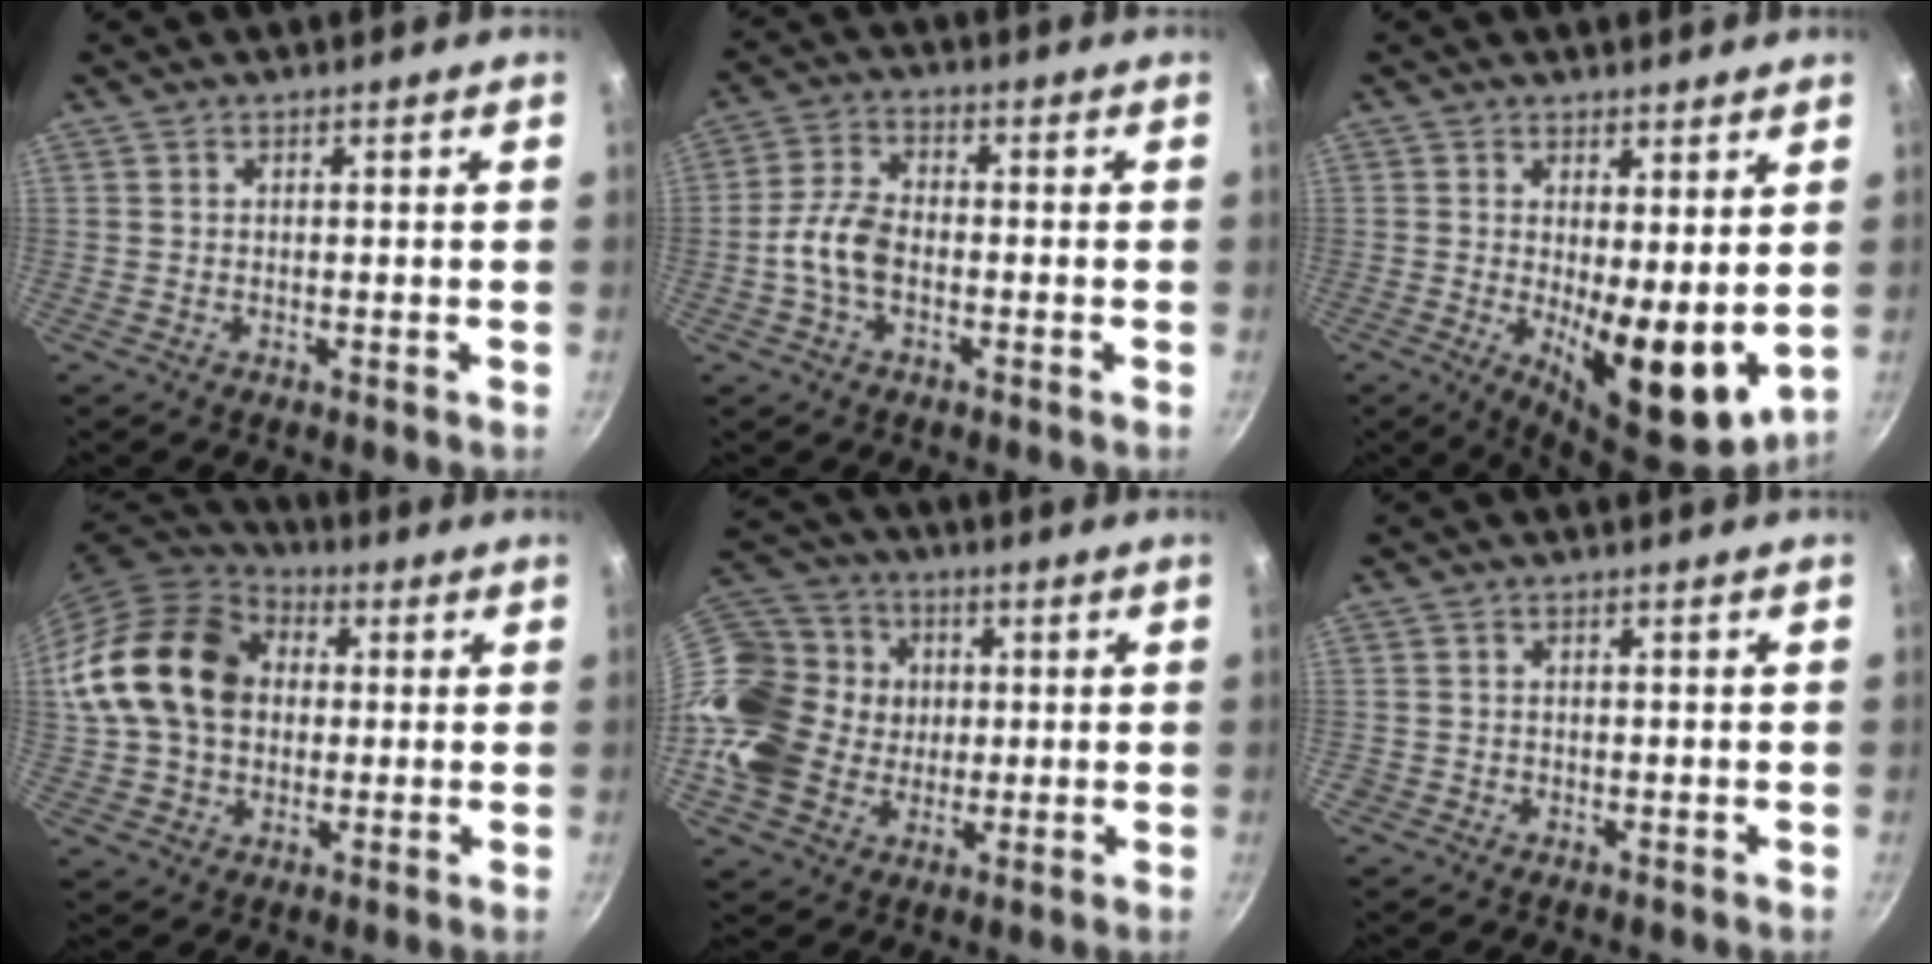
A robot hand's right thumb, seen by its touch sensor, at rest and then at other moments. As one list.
[{"total": 7.0, "force": [-1.8, 4.2, 5.3], "torque": [-0.099, 0.031, -0.042]}, {"total": 11.5, "force": [0.5, 4.4, 10.6], "torque": [-0.133, -0.032, 0.017]}, {"total": 20.2, "force": [2.6, 15.3, 12.9], "torque": [-0.227, 0.033, 0.039]}, {"total": 20.8, "force": [-0.1, 18.0, 10.5], "torque": [-0.202, 0.042, 0.003]}, {"total": 0.9, "force": [-0.4, 0.8, 0.1], "torque": [0.001, 0.004, -0.005]}]